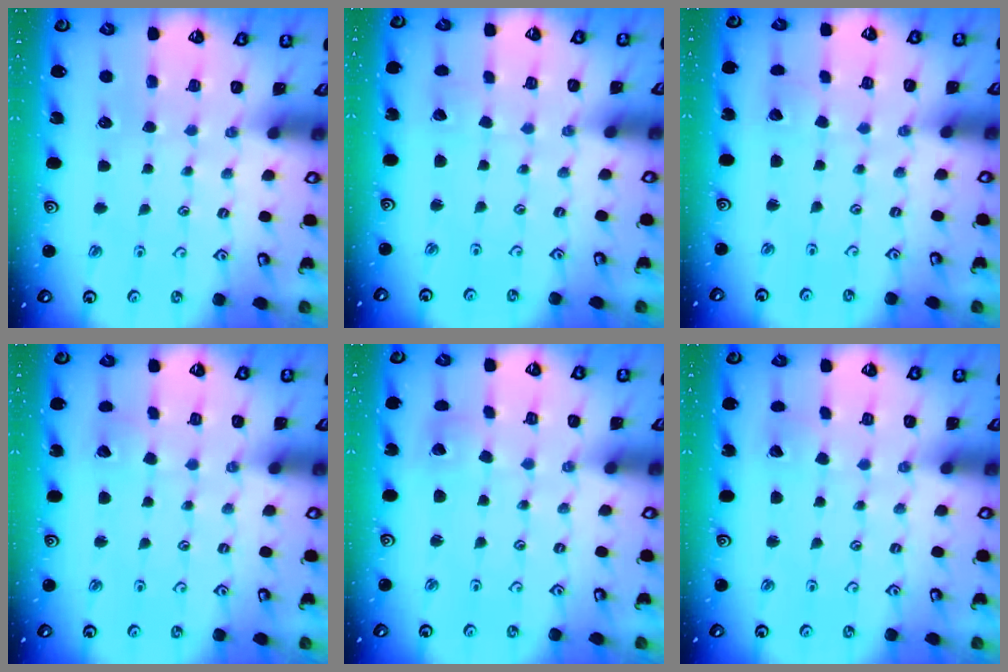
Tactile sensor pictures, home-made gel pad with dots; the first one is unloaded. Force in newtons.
{"total": 1.2, "press": 1.2, "slide": 0.1}
{"total": 2.4, "press": 2.4, "slide": 0.2}
{"total": 3.8, "press": 3.8, "slide": 0.4}
{"total": 1.9, "press": 1.9, "slide": 0.2}
{"total": 2.7, "press": 2.7, "slide": 0.2}